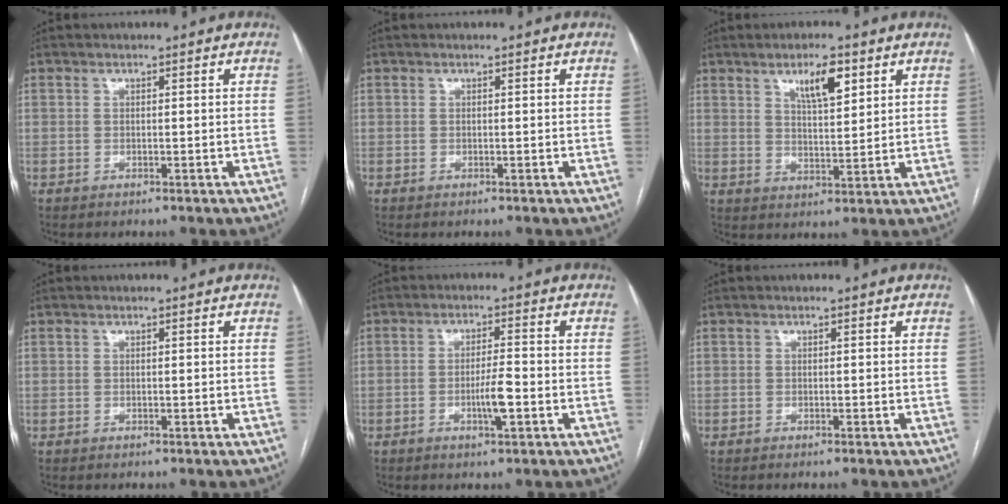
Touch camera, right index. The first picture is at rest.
{"total": 0.0}
{"total": 6.4, "force": [3.6, 1.7, 5.0], "torque": [-0.086, -0.001, 0.061]}
{"total": 0.0}
{"total": 4.5, "force": [-1.4, 0.4, 4.2], "torque": [-0.076, -0.003, -0.024]}
{"total": 0.0}